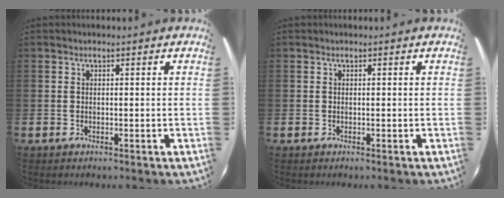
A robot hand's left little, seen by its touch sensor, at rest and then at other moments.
{"total": 0.0}